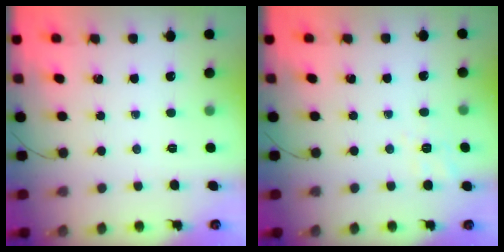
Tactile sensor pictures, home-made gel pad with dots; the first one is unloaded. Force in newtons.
{"total": 2.1, "press": 0.1, "slide": 2.1}